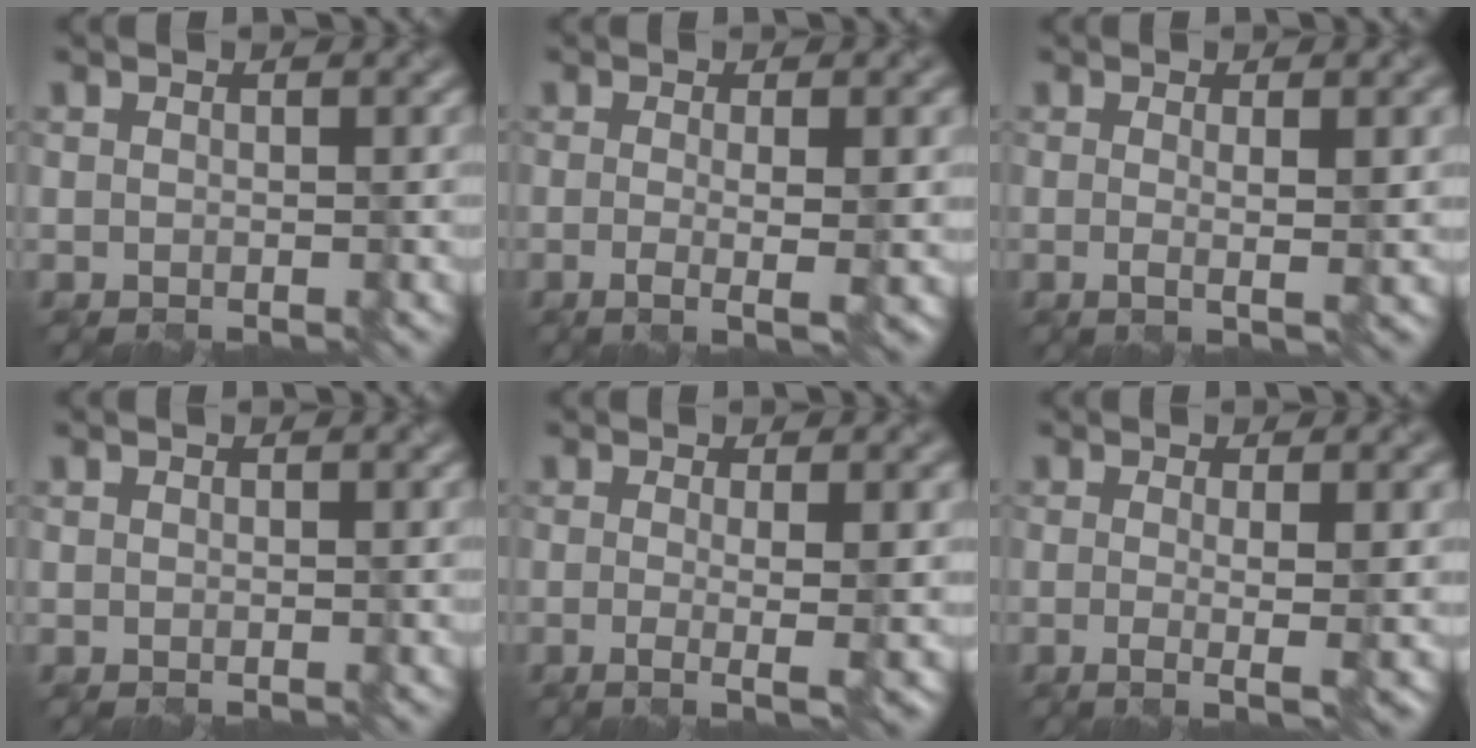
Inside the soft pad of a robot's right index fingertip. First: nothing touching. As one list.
[{"total": 4.0, "force": [-0.3, 1.1, 3.9], "torque": [-0.057, -0.002, -0.005]}, {"total": 3.5, "force": [0.2, 0.9, 3.4], "torque": [-0.047, 0.002, 0.001]}, {"total": 0.0}, {"total": 4.5, "force": [-0.2, 1.1, 4.4], "torque": [-0.060, -0.003, -0.004]}, {"total": 4.2, "force": [-0.2, 1.1, 4.1], "torque": [-0.057, -0.002, -0.003]}]